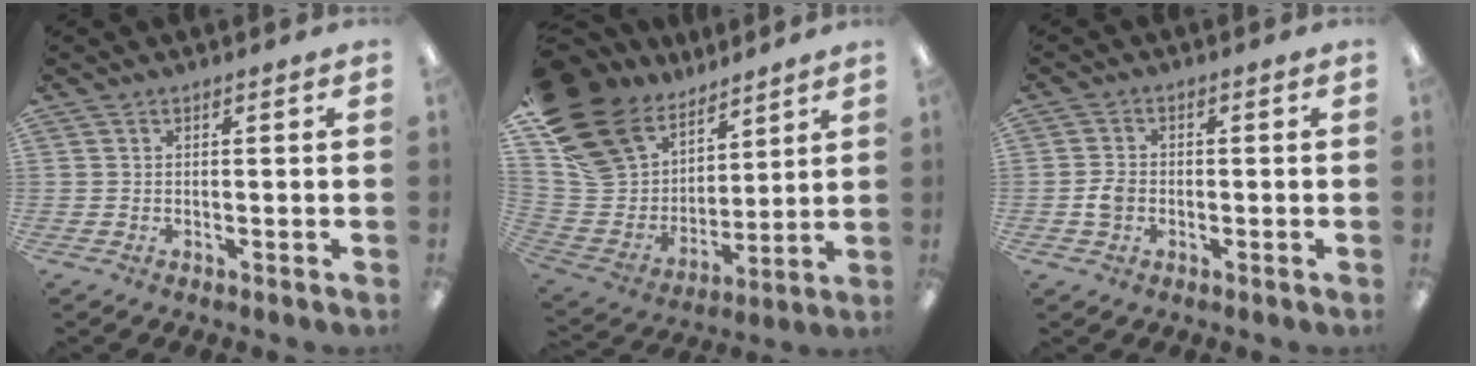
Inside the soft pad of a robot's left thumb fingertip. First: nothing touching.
{"total": 21.3, "force": [13.8, 13.5, 9.0], "torque": [-0.205, -0.074, 0.275]}
{"total": 3.4, "force": [-0.7, 2.7, 1.9], "torque": [-0.033, 0.007, -0.013]}